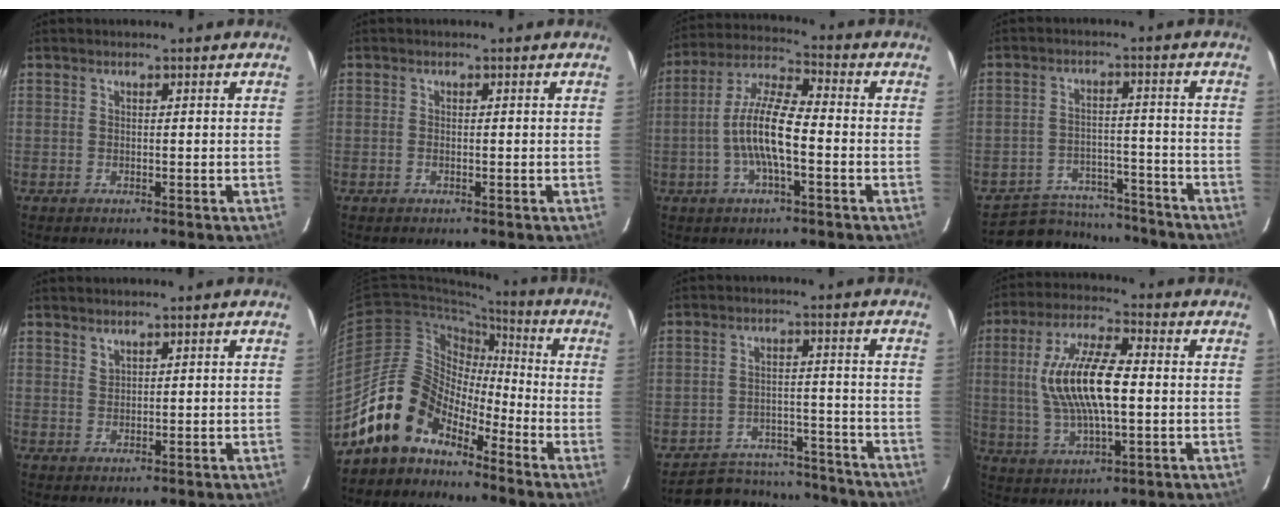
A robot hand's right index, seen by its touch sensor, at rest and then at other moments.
{"total": 0.8, "force": [-0.3, 0.4, 0.6], "torque": [-0.014, 0.000, -0.007]}
{"total": 11.1, "force": [-2.7, 2.8, 10.4], "torque": [-0.215, 0.005, -0.054]}
{"total": 13.0, "force": [-11.6, 5.1, 2.4], "torque": [-0.066, 0.024, -0.157]}
{"total": 1.2, "force": [1.1, 0.2, 0.2], "torque": [-0.004, 0.001, 0.022]}
{"total": 12.8, "force": [-10.0, 6.6, 4.3], "torque": [-0.080, 0.031, -0.189]}
{"total": 15.9, "force": [-14.2, 6.0, 3.7], "torque": [-0.091, 0.032, -0.179]}
{"total": 15.1, "force": [0.5, 5.3, 14.2], "torque": [-0.280, 0.009, 0.013]}